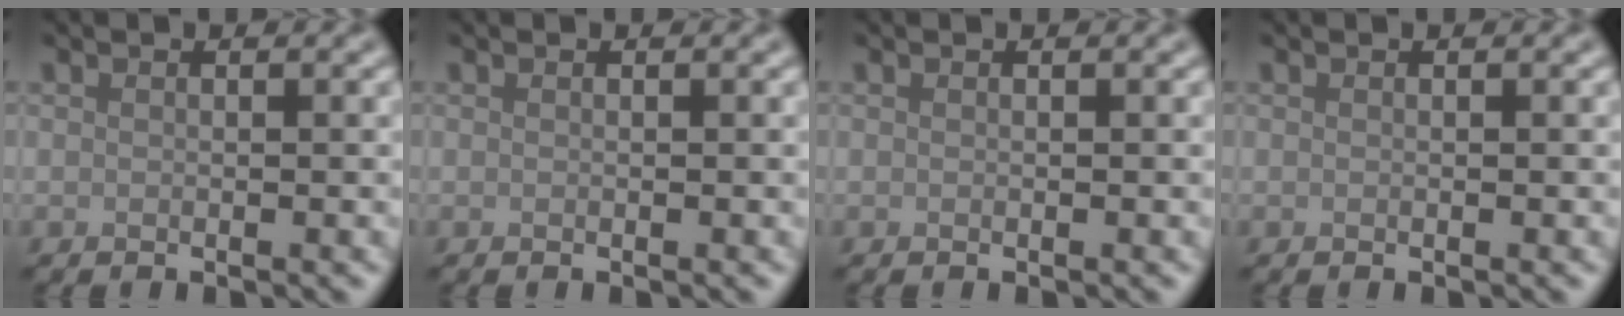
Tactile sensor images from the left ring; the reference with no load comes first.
{"total": 0.0}
{"total": 0.0}
{"total": 0.0}